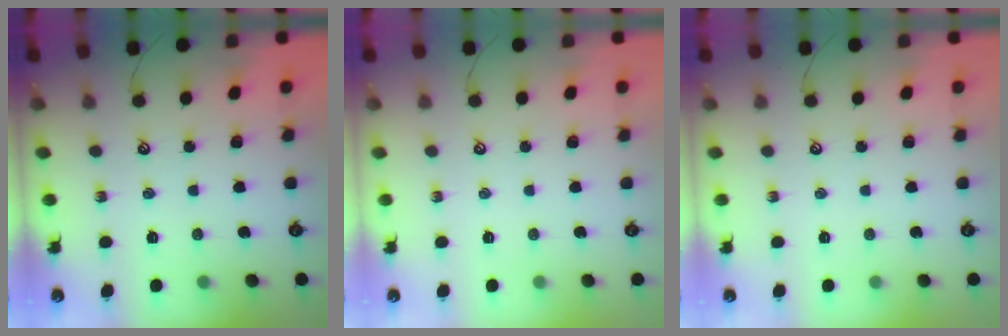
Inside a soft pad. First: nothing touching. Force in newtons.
{"total": 0.0}
{"total": 0.0}